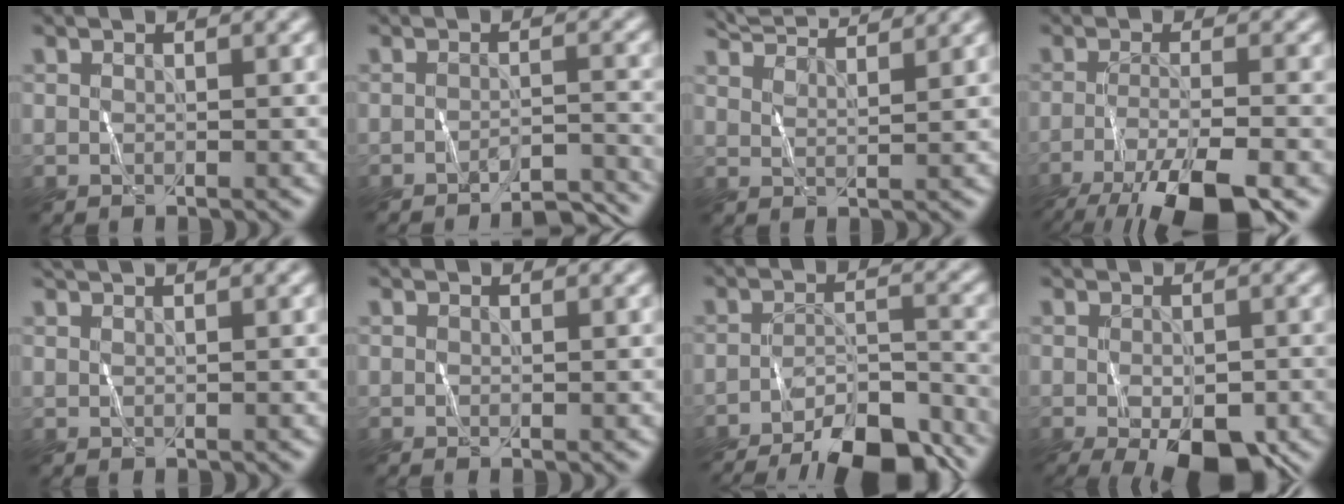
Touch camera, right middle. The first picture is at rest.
{"total": 3.0, "force": [-2.9, 0.1, 0.9], "torque": [-0.012, 0.007, -0.040]}
{"total": 6.1, "force": [5.6, 0.9, 2.4], "torque": [-0.038, 0.027, 0.065]}
{"total": 9.1, "force": [-5.6, 1.9, 6.9], "torque": [-0.109, -0.006, -0.102]}
{"total": 1.2, "force": [1.1, -0.1, 0.4], "torque": [-0.013, 0.005, 0.016]}
{"total": 0.8, "force": [0.7, 0.1, 0.2], "torque": [-0.003, -0.004, 0.002]}
{"total": 9.6, "force": [-7.9, 2.5, 4.9], "torque": [-0.064, -0.004, -0.122]}
{"total": 9.0, "force": [-3.9, 4.2, 7.0], "torque": [-0.103, -0.021, -0.048]}